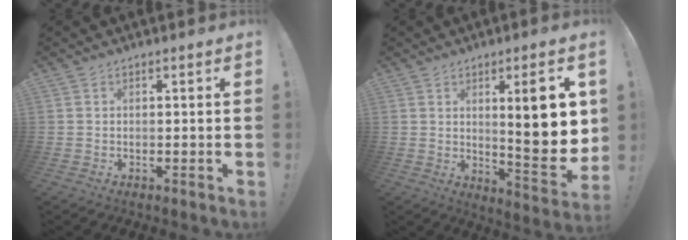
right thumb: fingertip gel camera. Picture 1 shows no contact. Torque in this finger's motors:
{"motor_torque": [1.55, 2.78, 0.30, 0.19, 0.08]}